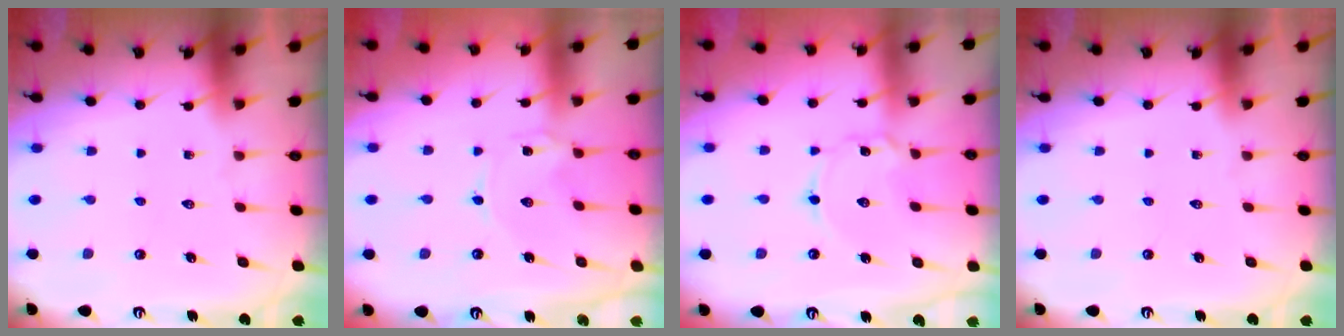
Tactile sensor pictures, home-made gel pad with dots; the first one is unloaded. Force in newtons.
{"total": 0.0}
{"total": 2.4, "press": 2.4, "slide": 0.1}
{"total": 0.0}